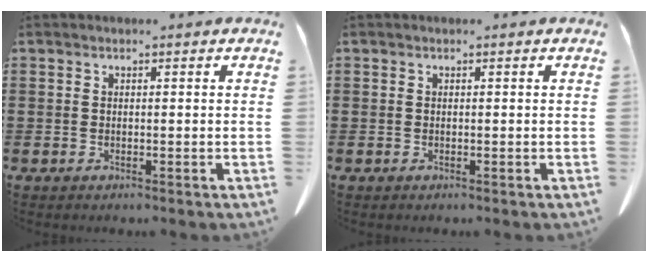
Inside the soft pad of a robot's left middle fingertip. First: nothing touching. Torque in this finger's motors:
{"motor_torque": [0.27, -0.35, 0.00, 0.00]}